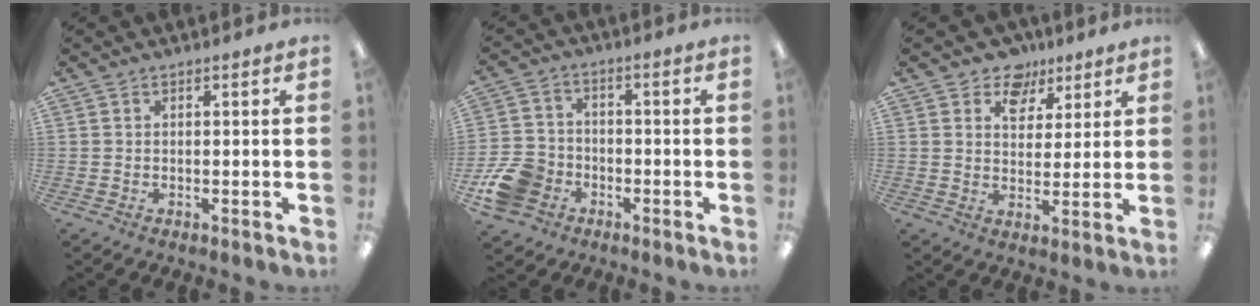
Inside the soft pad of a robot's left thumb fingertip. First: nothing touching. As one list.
[{"total": 10.1, "force": [-4.7, 7.9, 4.3], "torque": [-0.090, 0.036, -0.084]}, {"total": 7.9, "force": [5.5, 5.3, 2.0], "torque": [-0.027, -0.032, 0.098]}]